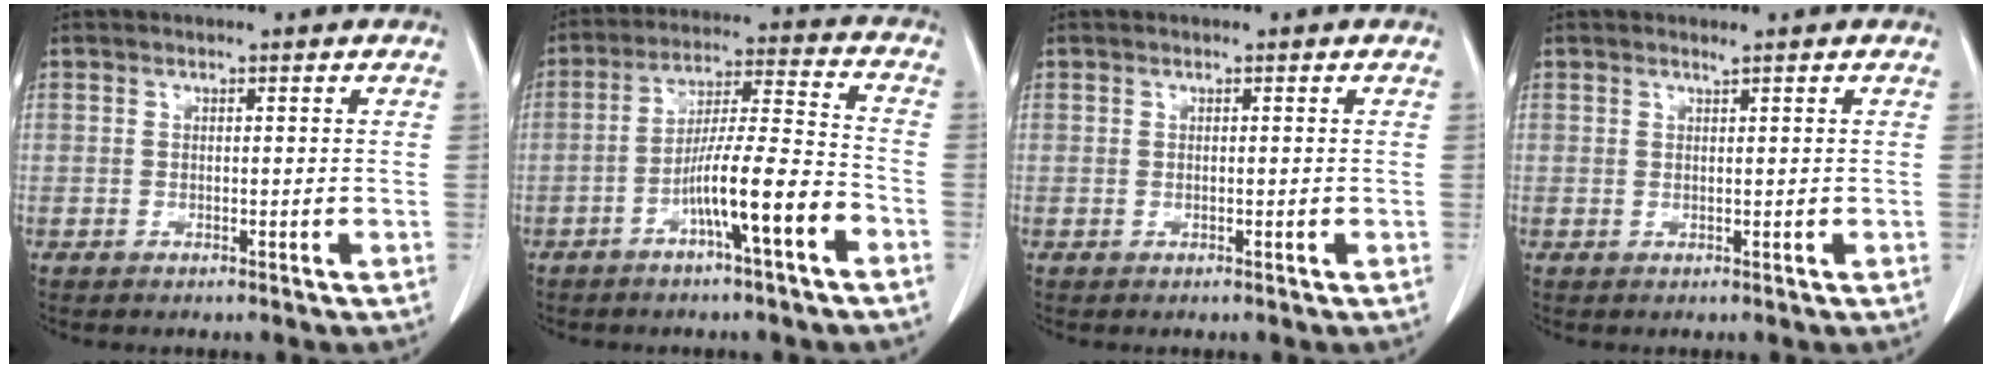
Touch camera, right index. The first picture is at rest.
{"total": 11.6, "force": [-5.2, 0.5, 10.3], "torque": [-0.182, 0.013, -0.089]}
{"total": 0.0}
{"total": 0.6, "force": [0.5, 0.1, 0.2], "torque": [-0.007, 0.003, 0.013]}